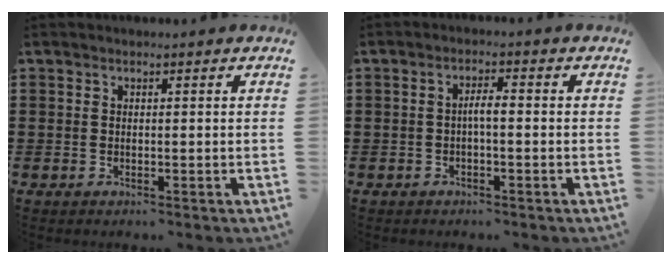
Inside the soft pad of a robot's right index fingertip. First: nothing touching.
{"total": 2.2, "force": [-0.5, 0.4, 2.1], "torque": [-0.040, 0.003, -0.010]}